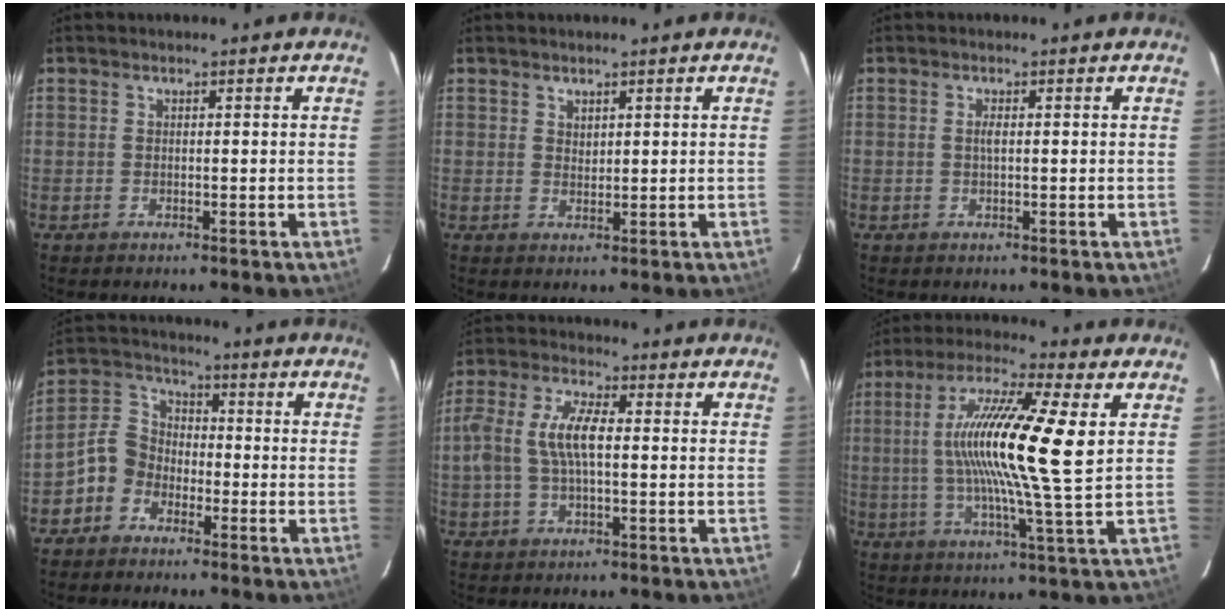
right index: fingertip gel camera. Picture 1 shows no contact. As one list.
[{"total": 1.3, "force": [1.1, 0.7, 0.2], "torque": [0.000, 0.001, 0.020]}, {"total": 0.9, "force": [0.0, 0.1, 0.9], "torque": [-0.018, 0.002, 0.000]}, {"total": 6.8, "force": [-3.8, 5.4, 1.9], "torque": [-0.045, 0.029, -0.082]}, {"total": 9.1, "force": [0.0, 3.7, 8.3], "torque": [-0.178, 0.015, -0.001]}, {"total": 17.5, "force": [3.1, 0.8, 17.2], "torque": [-0.304, 0.007, 0.043]}]